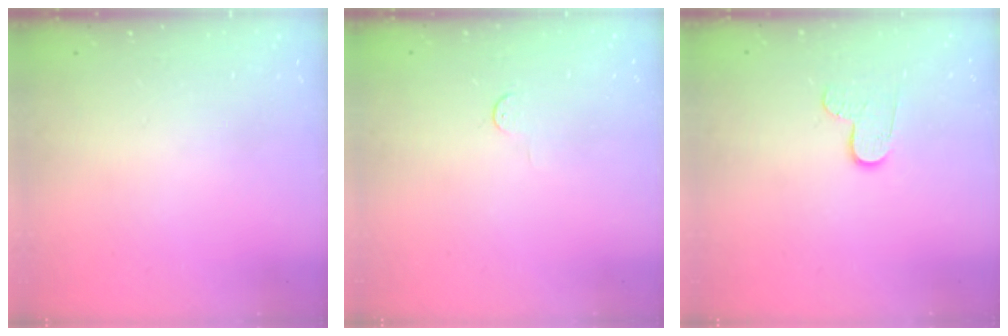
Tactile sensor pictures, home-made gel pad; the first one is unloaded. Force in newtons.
{"total": 2.8, "press": 2.8, "slide": 0.4}
{"total": 7.0, "press": 7.0, "slide": 0.6}